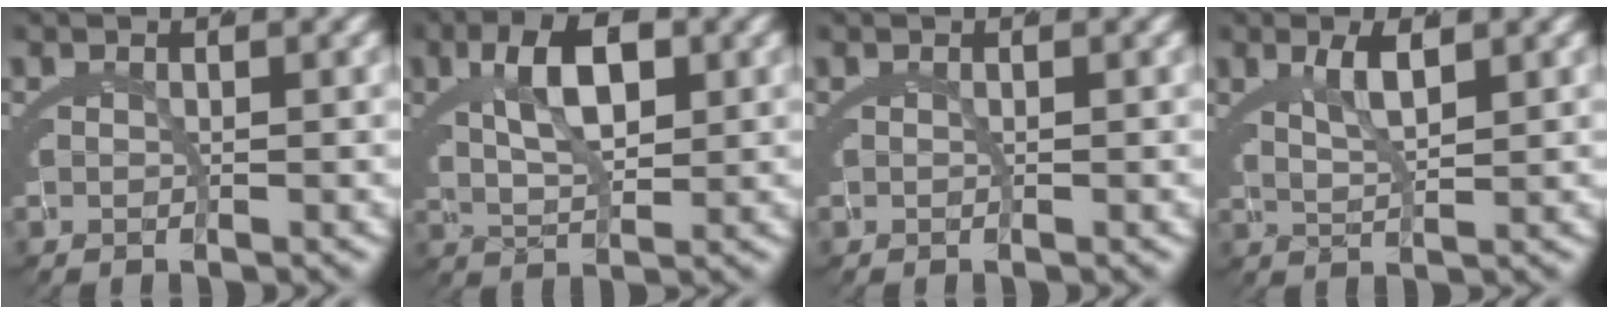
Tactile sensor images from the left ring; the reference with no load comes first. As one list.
[{"total": 5.8, "force": [1.3, 2.9, 4.8], "torque": [-0.086, -0.005, 0.031]}, {"total": 0.0}, {"total": 2.8, "force": [1.1, 0.8, 2.5], "torque": [-0.047, -0.008, 0.028]}]